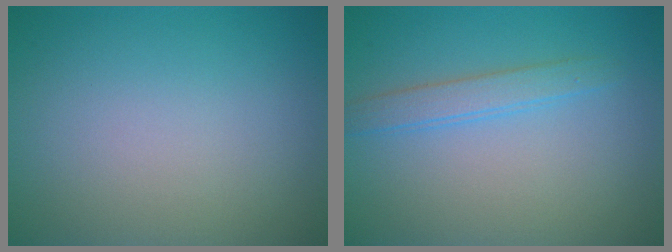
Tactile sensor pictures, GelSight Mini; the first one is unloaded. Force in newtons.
{"total": 2.0, "press": 2.0, "slide": 0.2}